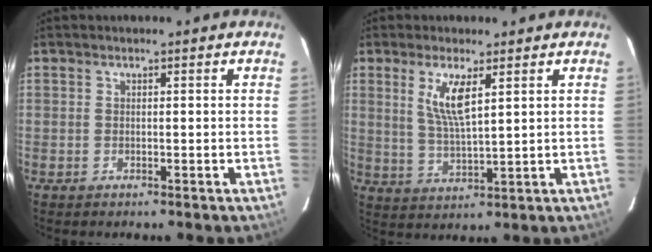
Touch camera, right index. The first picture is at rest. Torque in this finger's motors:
{"motor_torque": [0.30, 0.14, 0.40, 0.13]}